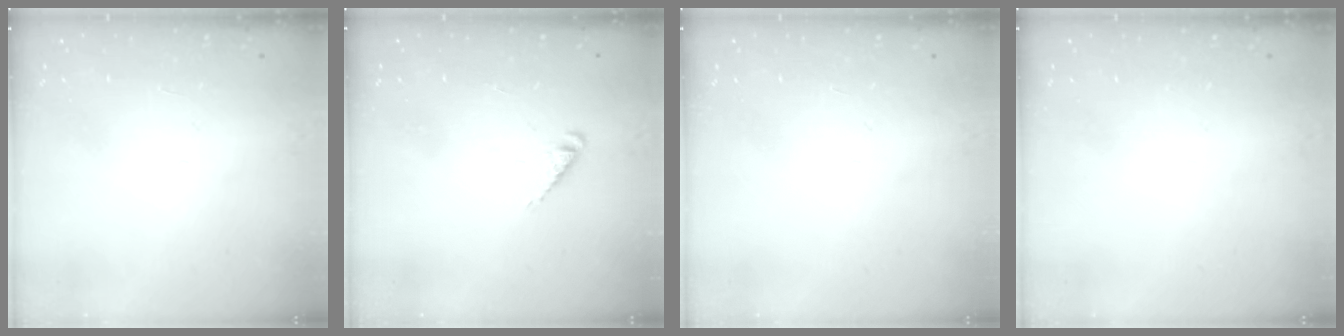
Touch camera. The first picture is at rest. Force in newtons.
{"total": 2.3, "press": 2.3, "slide": 0.2}
{"total": 0.0}
{"total": 0.0}